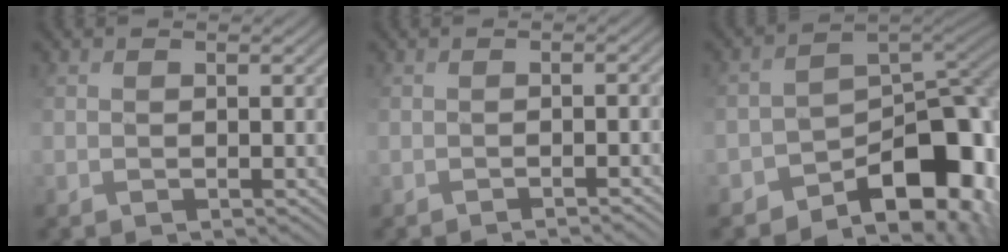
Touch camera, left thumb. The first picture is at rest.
{"total": 3.6, "force": [-2.0, 0.6, 3.0], "torque": [-0.023, 0.009, -0.009]}
{"total": 11.5, "force": [-6.7, 5.9, 7.3], "torque": [-0.103, -0.012, -0.098]}